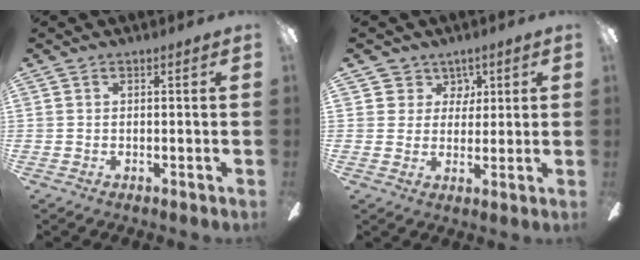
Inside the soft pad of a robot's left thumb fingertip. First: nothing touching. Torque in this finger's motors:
{"motor_torque": [-0.16, -0.35, -0.45, 0.13, 0.00]}